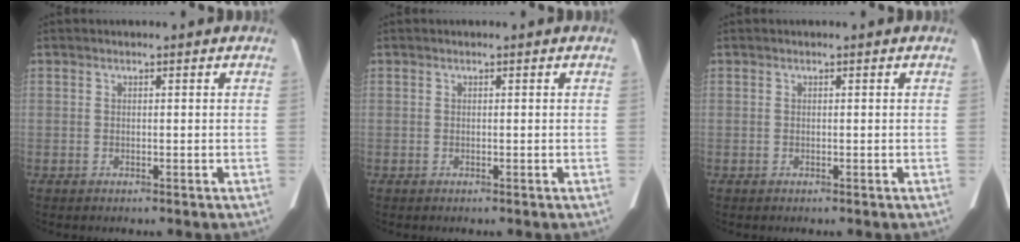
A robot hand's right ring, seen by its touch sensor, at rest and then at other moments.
{"total": 0.0}
{"total": 0.0}